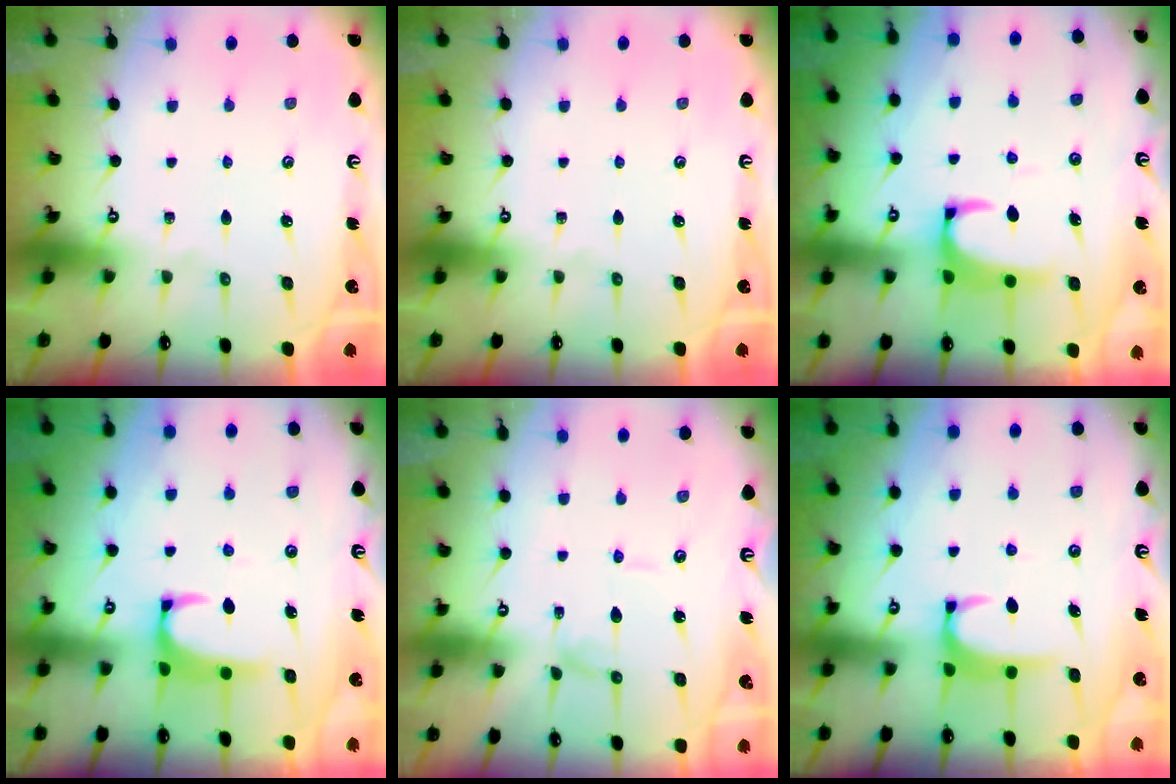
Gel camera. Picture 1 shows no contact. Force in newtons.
{"total": 0.0}
{"total": 2.2, "press": 2.0, "slide": 1.0}
{"total": 1.9, "press": 1.8, "slide": 0.7}
{"total": 0.9, "press": 0.9, "slide": 0.1}
{"total": 2.0, "press": 1.9, "slide": 0.5}